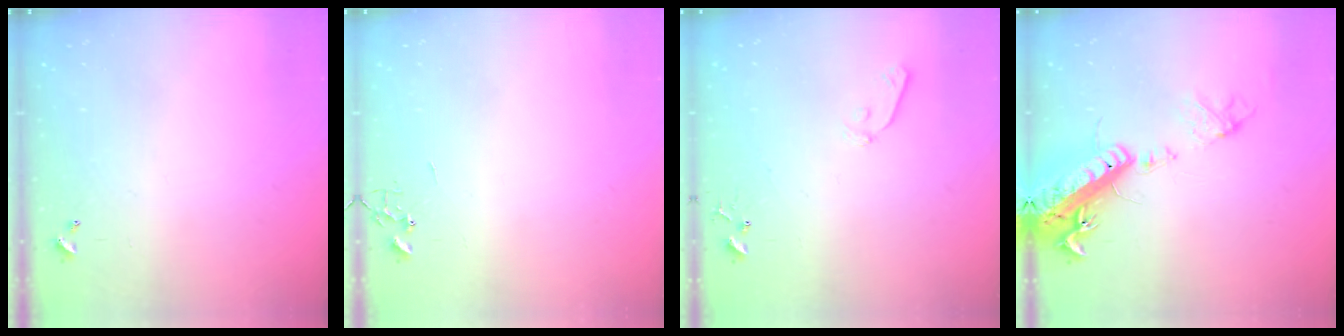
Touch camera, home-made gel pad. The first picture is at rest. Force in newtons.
{"total": 0.0}
{"total": 5.9, "press": 5.8, "slide": 0.6}
{"total": 20.3, "press": 19.8, "slide": 4.4}